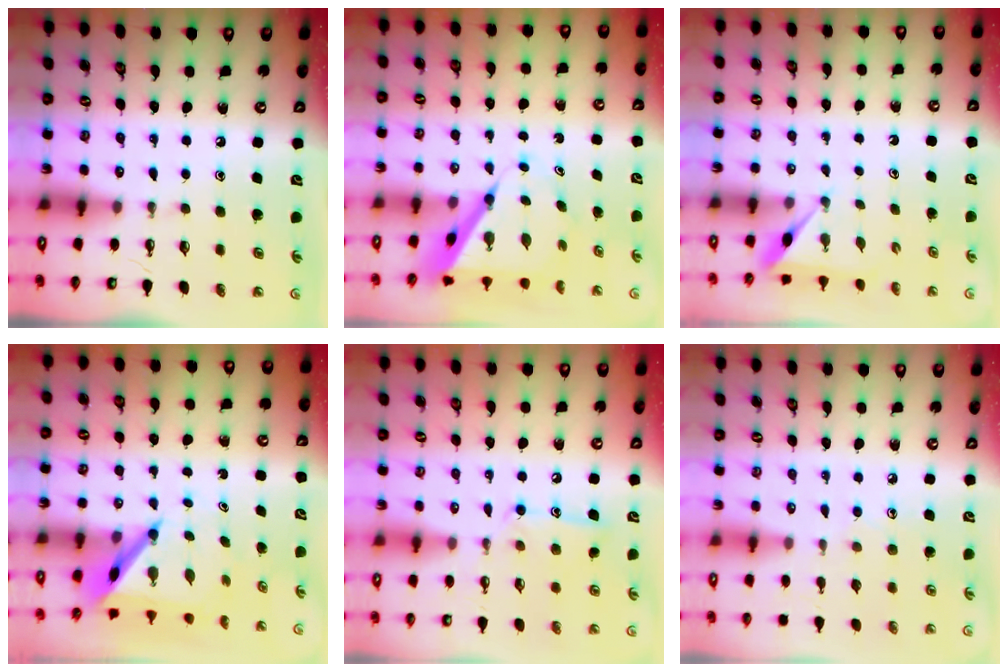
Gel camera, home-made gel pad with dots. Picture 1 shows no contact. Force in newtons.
{"total": 8.3, "press": 8.2, "slide": 0.7}
{"total": 3.3, "press": 3.3, "slide": 0.1}
{"total": 6.4, "press": 6.4, "slide": 0.6}
{"total": 10.5, "press": 10.4, "slide": 0.8}
{"total": 5.5, "press": 5.5, "slide": 0.4}